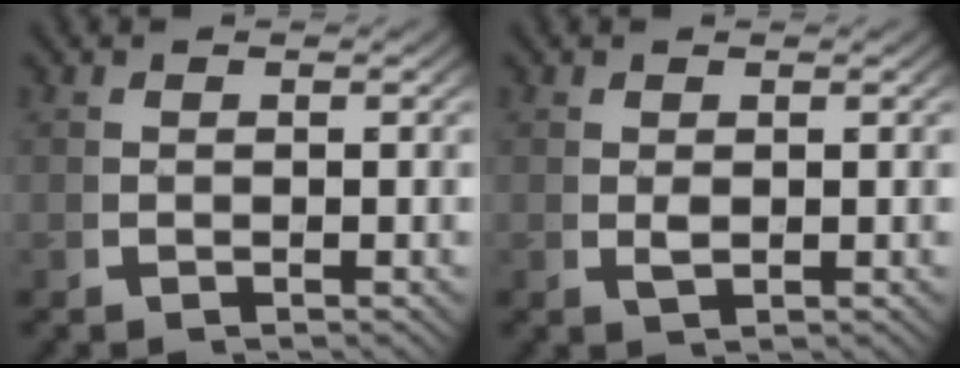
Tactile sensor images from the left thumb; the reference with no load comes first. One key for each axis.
{"total": 0.9, "fx": 0.4, "fy": 0.4, "fz": 0.8, "tx": -0.020, "ty": -0.005, "tz": 0.014}